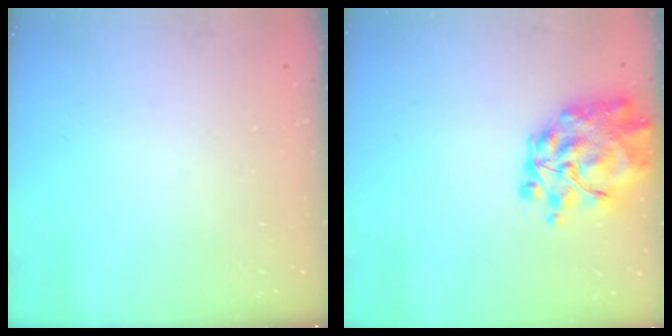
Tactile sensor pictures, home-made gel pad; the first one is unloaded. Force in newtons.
{"total": 10.1, "press": 9.6, "slide": 3.1}